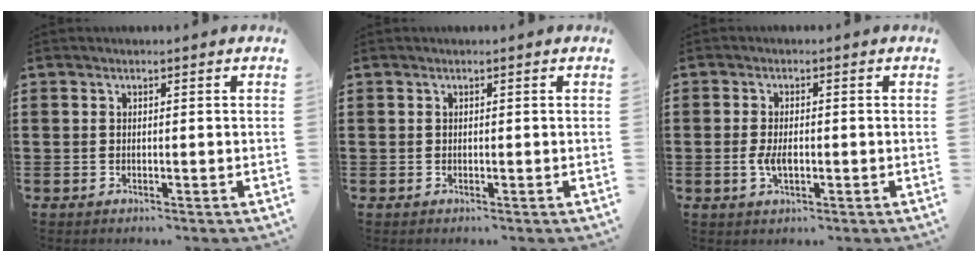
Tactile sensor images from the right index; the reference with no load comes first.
{"total": 0.0}
{"total": 3.4, "force": [-0.6, 1.6, 3.0], "torque": [-0.061, 0.000, -0.012]}